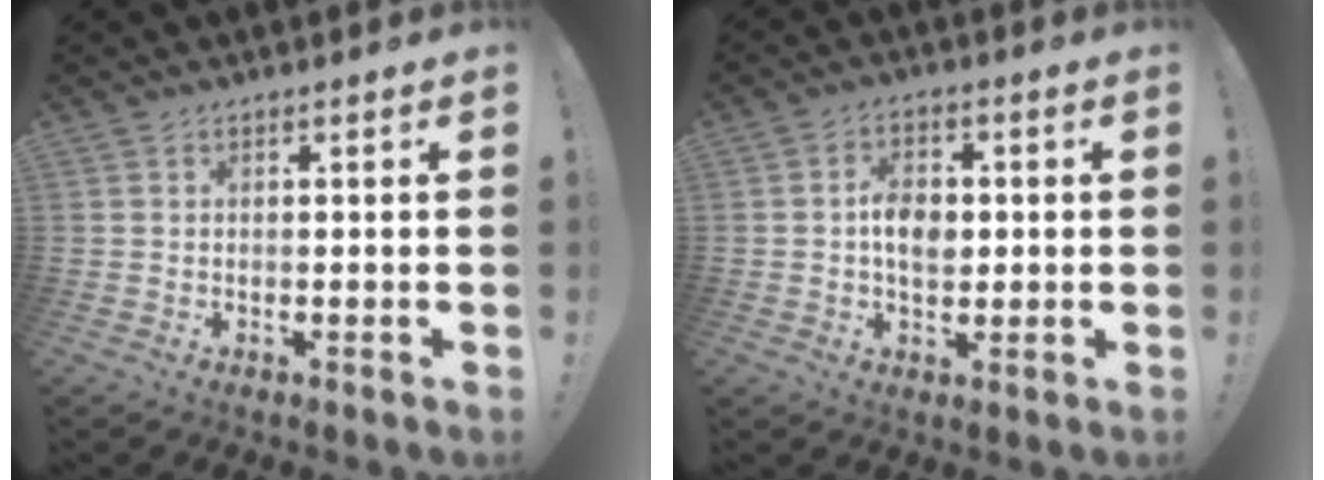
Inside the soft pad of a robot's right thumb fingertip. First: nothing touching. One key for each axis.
{"total": 7.2, "fx": -0.2, "fy": 5.3, "fz": 4.9, "tx": -0.066, "ty": 0.002, "tz": -0.006}